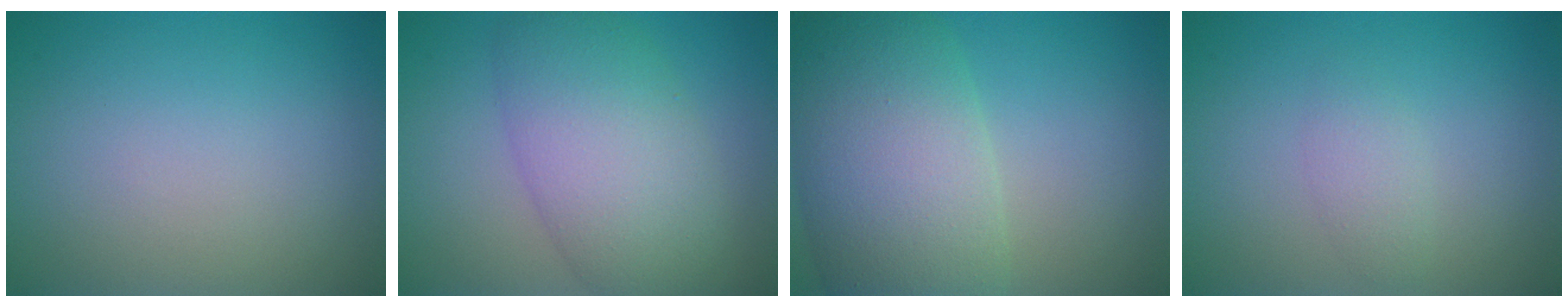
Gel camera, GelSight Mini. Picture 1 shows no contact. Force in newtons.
{"total": 8.0, "press": 8.0, "slide": 0.2}
{"total": 11.3, "press": 11.3, "slide": 0.5}
{"total": 1.4, "press": 1.4, "slide": 0.0}